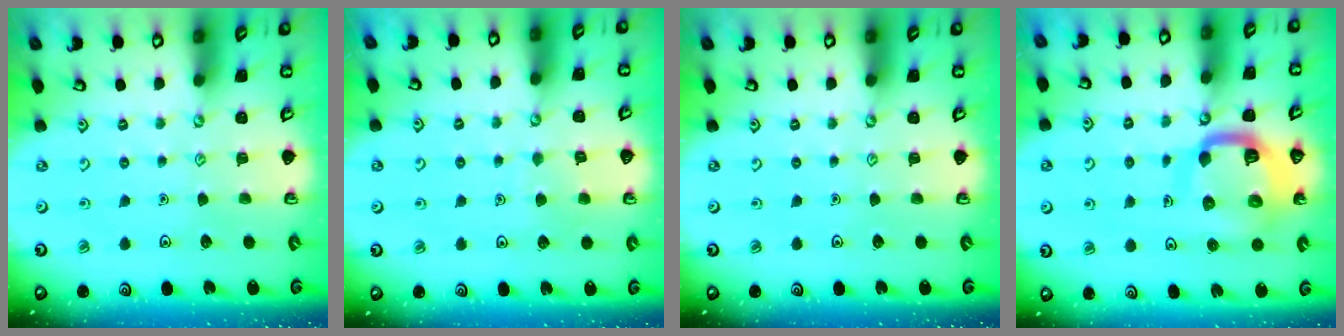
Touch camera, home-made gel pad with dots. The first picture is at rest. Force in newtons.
{"total": 3.9, "press": 3.9, "slide": 0.3}
{"total": 0.0}
{"total": 12.0, "press": 11.9, "slide": 1.4}